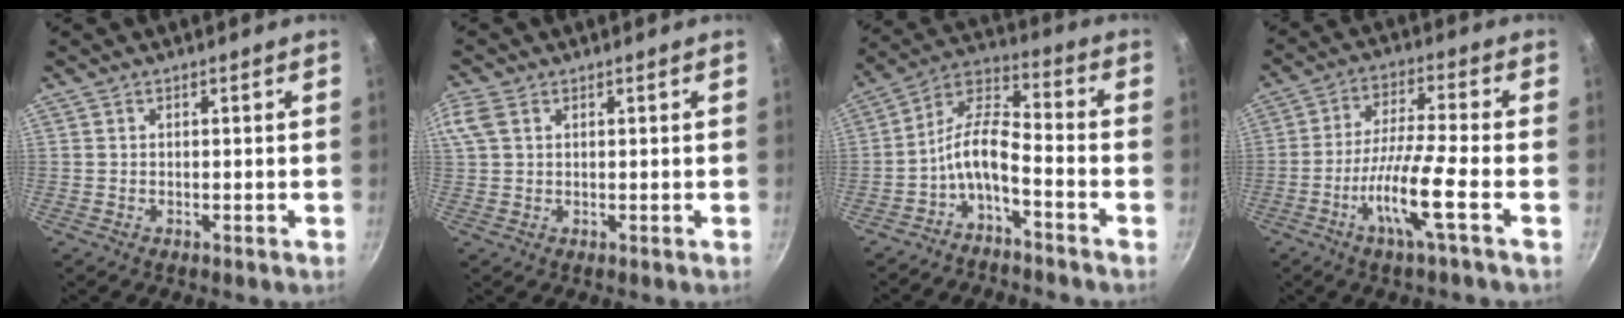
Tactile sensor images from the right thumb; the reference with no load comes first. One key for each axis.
{"total": 4.2, "fx": 1.6, "fy": 2.6, "fz": 2.8, "tx": -0.063, "ty": 0.011, "tz": 0.033}
{"total": 9.1, "fx": -4.5, "fy": 3.4, "fz": 7.2, "tx": -0.154, "ty": 0.062, "tz": -0.094}
{"total": 10.6, "fx": -4.3, "fy": 0.4, "fz": 9.7, "tx": -0.187, "ty": 0.026, "tz": -0.090}